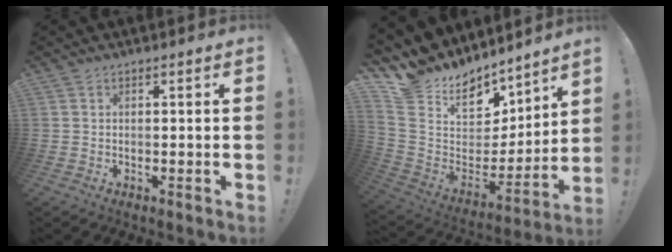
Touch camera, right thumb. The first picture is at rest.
{"total": 14.1, "force": [11.8, 7.4, 2.5], "torque": [-0.049, -0.106, 0.237]}